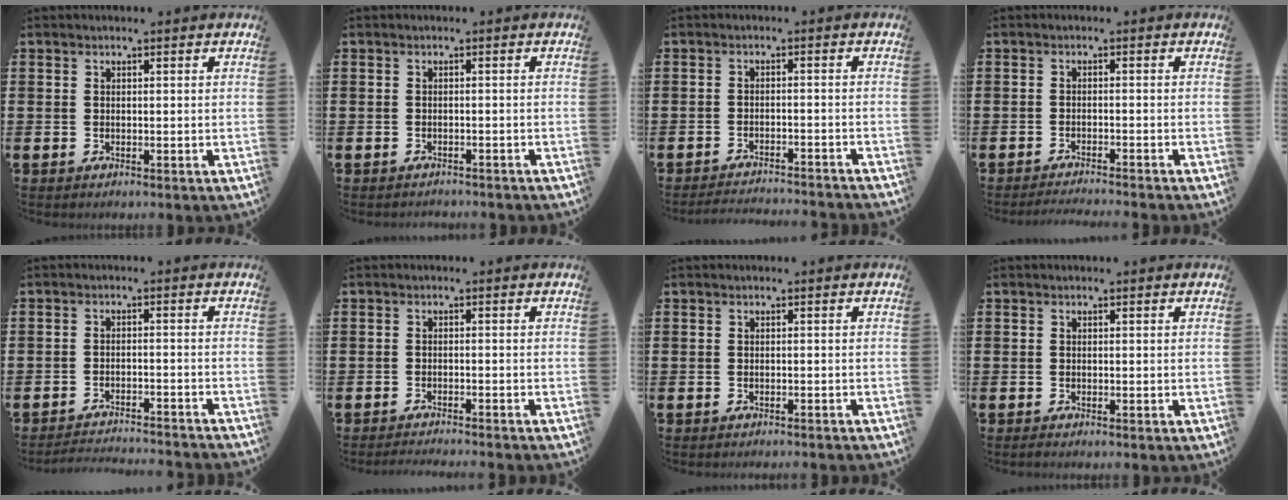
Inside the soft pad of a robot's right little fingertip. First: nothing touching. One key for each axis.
{"total": 0.8, "fx": -0.8, "fy": 0.0, "fz": 0.0, "tx": -0.001, "ty": -0.001, "tz": -0.016}
{"total": 2.3, "fx": -2.3, "fy": -0.2, "fz": 0.2, "tx": -0.004, "ty": 0.003, "tz": -0.047}
{"total": 1.4, "fx": -1.3, "fy": -0.3, "fz": 0.2, "tx": -0.003, "ty": 0.002, "tz": -0.026}
{"total": 2.6, "fx": -2.6, "fy": -0.2, "fz": 0.1, "tx": -0.004, "ty": 0.002, "tz": -0.056}
{"total": 1.2, "fx": -1.2, "fy": -0.3, "fz": 0.2, "tx": -0.002, "ty": 0.001, "tz": -0.023}
{"total": 0.6, "fx": -0.6, "fy": -0.1, "fz": 0.0, "tx": 0.001, "ty": -0.001, "tz": -0.012}
{"total": 0.0}